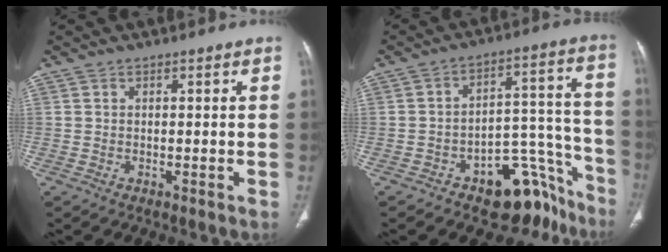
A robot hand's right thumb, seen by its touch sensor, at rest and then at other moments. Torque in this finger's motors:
{"motor_torque": [2.43, 1.60, 0.48, -1.32, 0.05]}